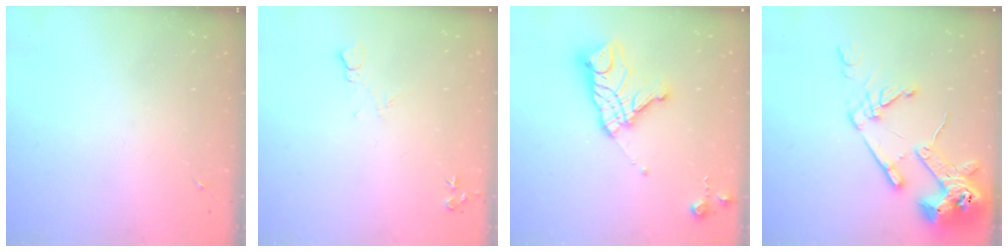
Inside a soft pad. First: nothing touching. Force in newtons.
{"total": 7.6, "press": 7.6, "slide": 0.8}
{"total": 18.0, "press": 17.9, "slide": 1.7}
{"total": 17.2, "press": 17.1, "slide": 2.2}